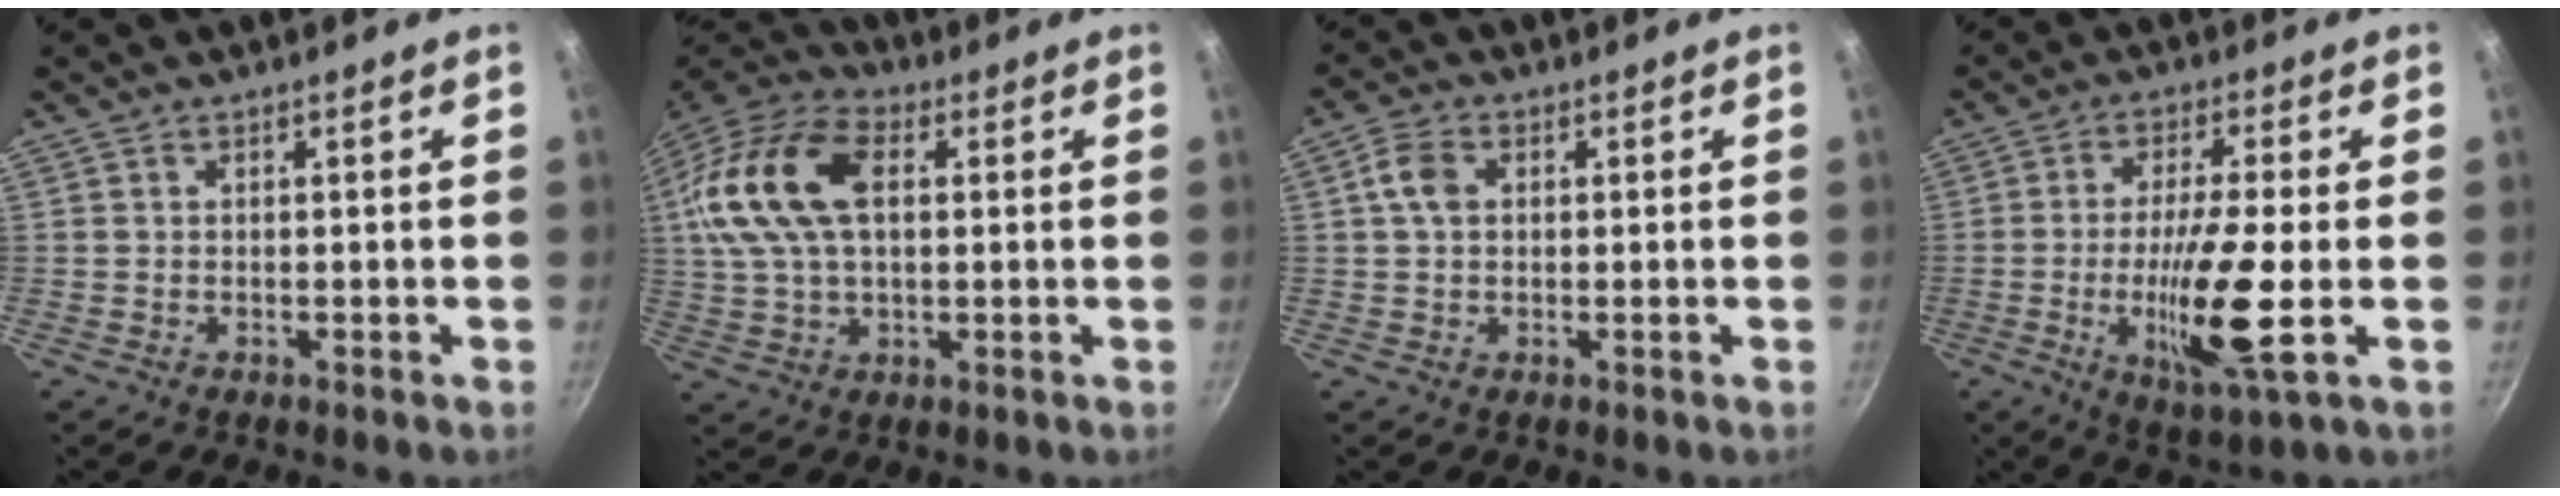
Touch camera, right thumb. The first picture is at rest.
{"total": 19.2, "force": [4.0, 11.5, 14.8], "torque": [-0.286, 0.025, 0.063]}
{"total": 4.4, "force": [0.7, 3.2, 2.9], "torque": [-0.054, 0.009, 0.007]}
{"total": 14.0, "force": [-2.4, 2.3, 13.6], "torque": [-0.253, -0.007, -0.044]}